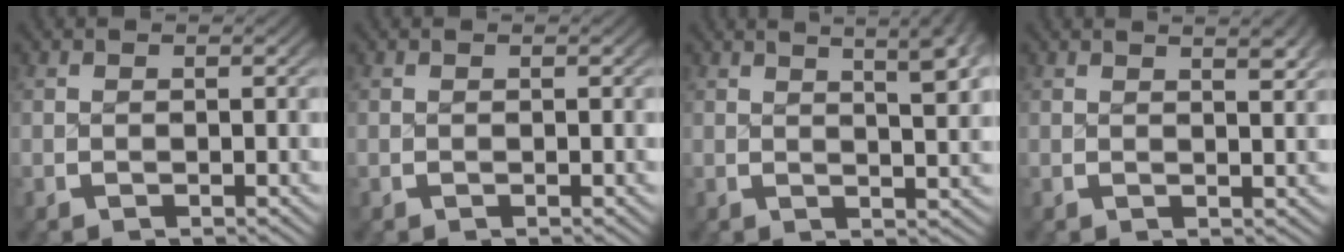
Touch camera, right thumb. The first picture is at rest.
{"total": 0.0}
{"total": 6.2, "force": [2.6, 2.3, 5.1], "torque": [-0.052, 0.004, 0.036]}
{"total": 1.9, "force": [1.2, 0.3, 1.5], "torque": [-0.013, 0.000, 0.020]}